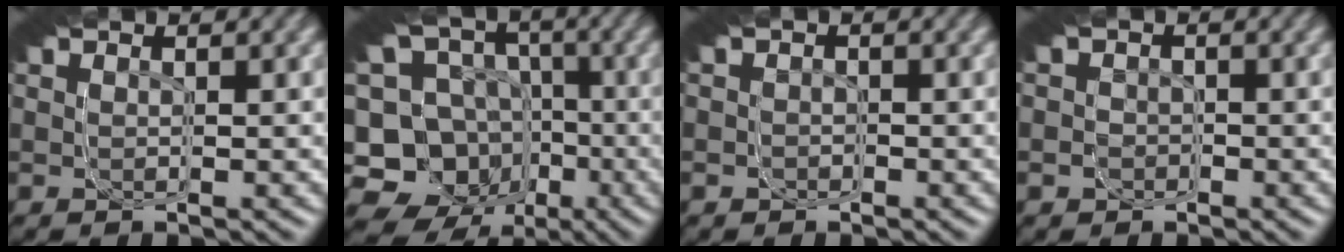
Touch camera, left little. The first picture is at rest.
{"total": 17.2, "force": [-6.7, 12.9, 9.2], "torque": [-0.136, -0.067, -0.106]}
{"total": 1.2, "force": [-0.9, 0.5, -0.5], "torque": [0.009, -0.020, -0.007]}
{"total": 2.9, "force": [-0.8, 2.6, 0.9], "torque": [-0.012, -0.020, -0.008]}